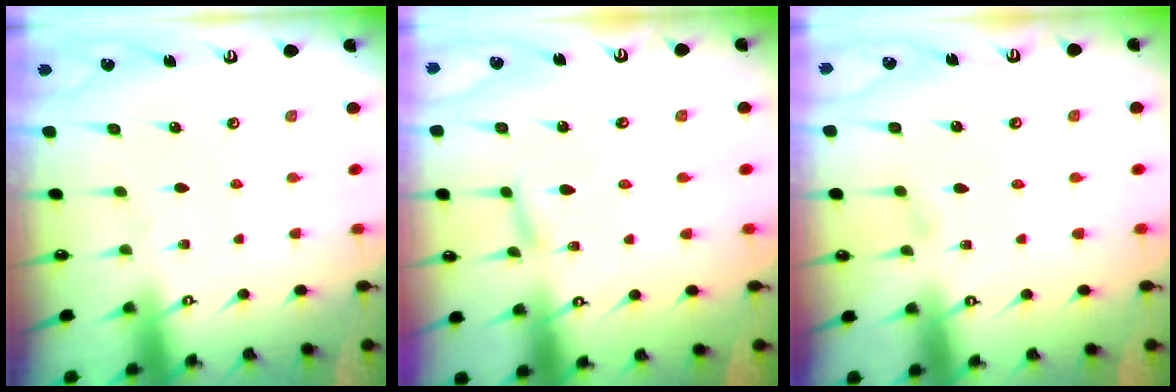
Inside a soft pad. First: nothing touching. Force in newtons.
{"total": 2.3, "press": 2.3, "slide": 0.2}
{"total": 2.3, "press": 2.3, "slide": 0.3}